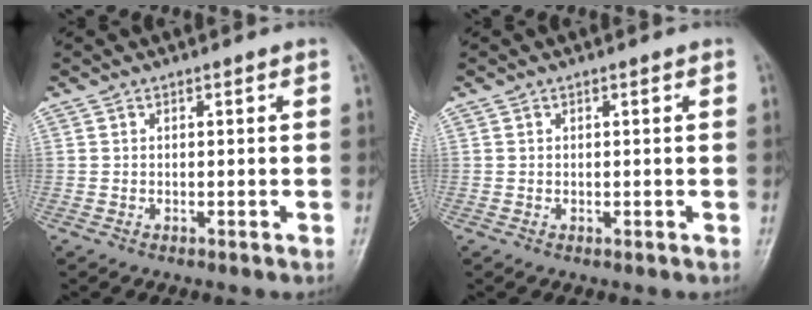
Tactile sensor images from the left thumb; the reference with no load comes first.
{"total": 0.5, "force": [0.1, 0.3, 0.4], "torque": [-0.005, -0.001, 0.003]}